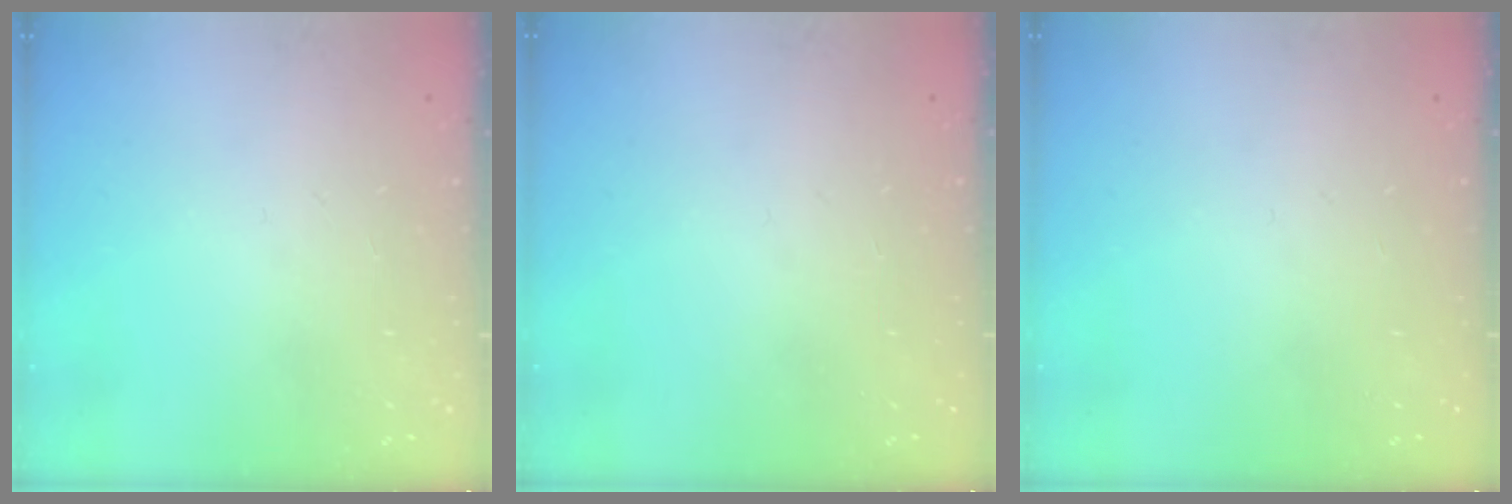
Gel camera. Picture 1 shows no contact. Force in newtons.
{"total": 0.0}
{"total": 0.0}